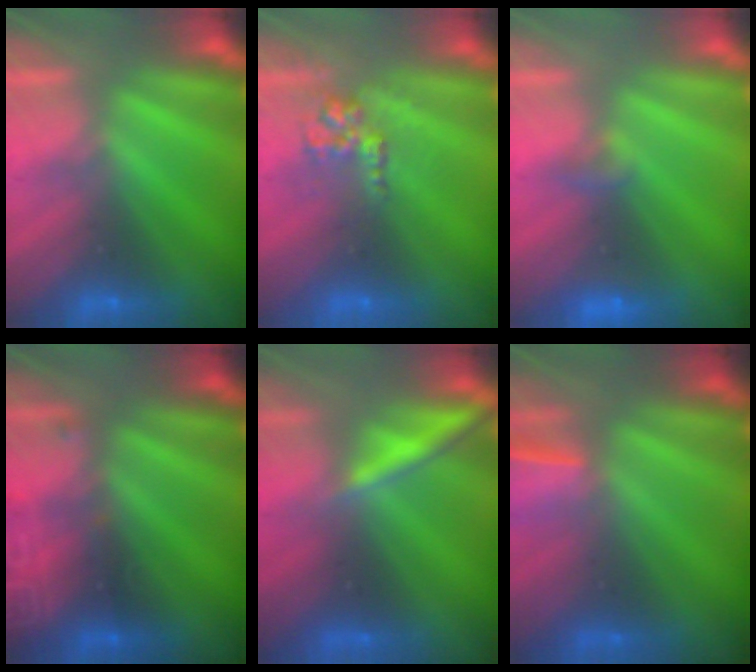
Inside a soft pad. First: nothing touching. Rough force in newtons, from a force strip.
{"total": 2.9}
{"total": 1.4}
{"total": 2.9}
{"total": 1.9}
{"total": 1.6}